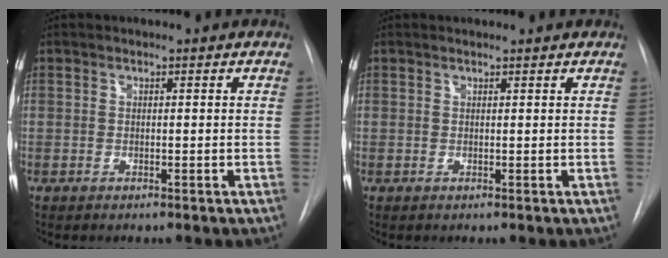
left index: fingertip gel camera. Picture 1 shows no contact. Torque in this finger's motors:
{"motor_torque": [0.33, -0.51, -0.03, 0.01]}